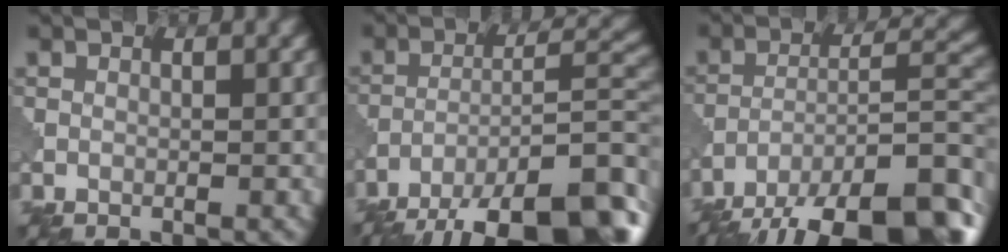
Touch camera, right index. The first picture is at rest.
{"total": 15.0, "force": [-10.6, 5.3, 9.1], "torque": [-0.142, -0.008, -0.143]}
{"total": 16.3, "force": [-11.8, 6.4, 9.2], "torque": [-0.141, -0.012, -0.158]}